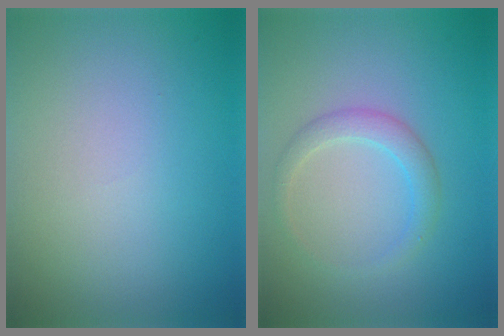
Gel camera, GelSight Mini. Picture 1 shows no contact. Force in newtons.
{"total": 2.1, "press": 2.1, "slide": 0.2}